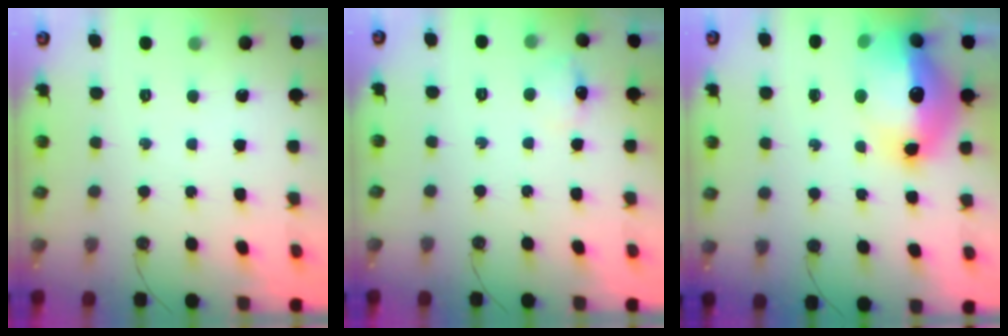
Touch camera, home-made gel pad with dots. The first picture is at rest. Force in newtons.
{"total": 7.0, "press": 7.0, "slide": 0.8}
{"total": 19.9, "press": 19.2, "slide": 5.2}